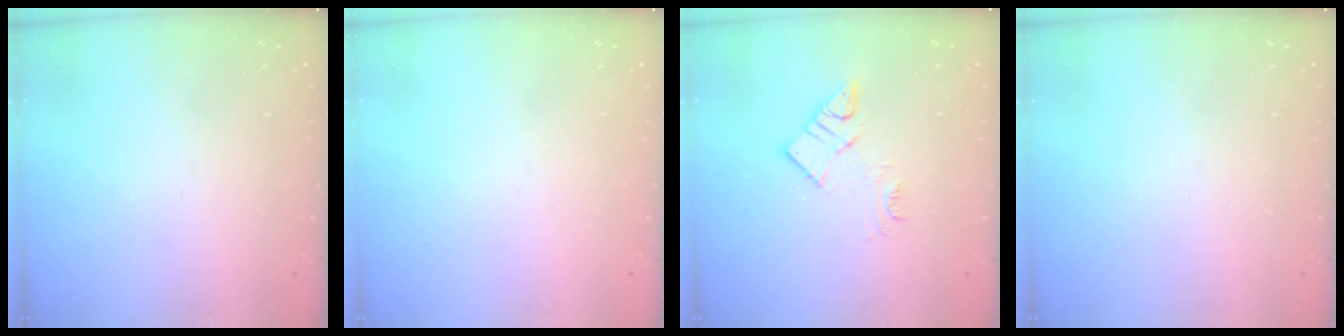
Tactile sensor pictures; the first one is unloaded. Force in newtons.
{"total": 0.0}
{"total": 9.7, "press": 9.6, "slide": 0.6}
{"total": 0.0}